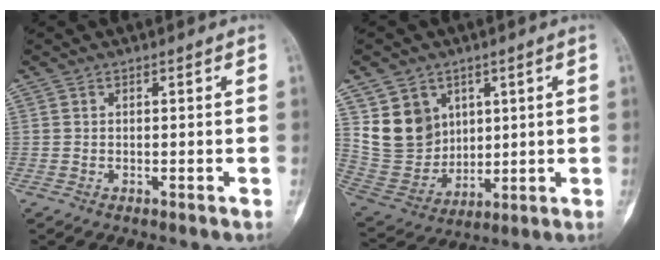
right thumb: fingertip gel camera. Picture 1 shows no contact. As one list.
[{"total": 12.2, "force": [4.9, 10.1, 4.8], "torque": [-0.063, -0.024, 0.117]}]